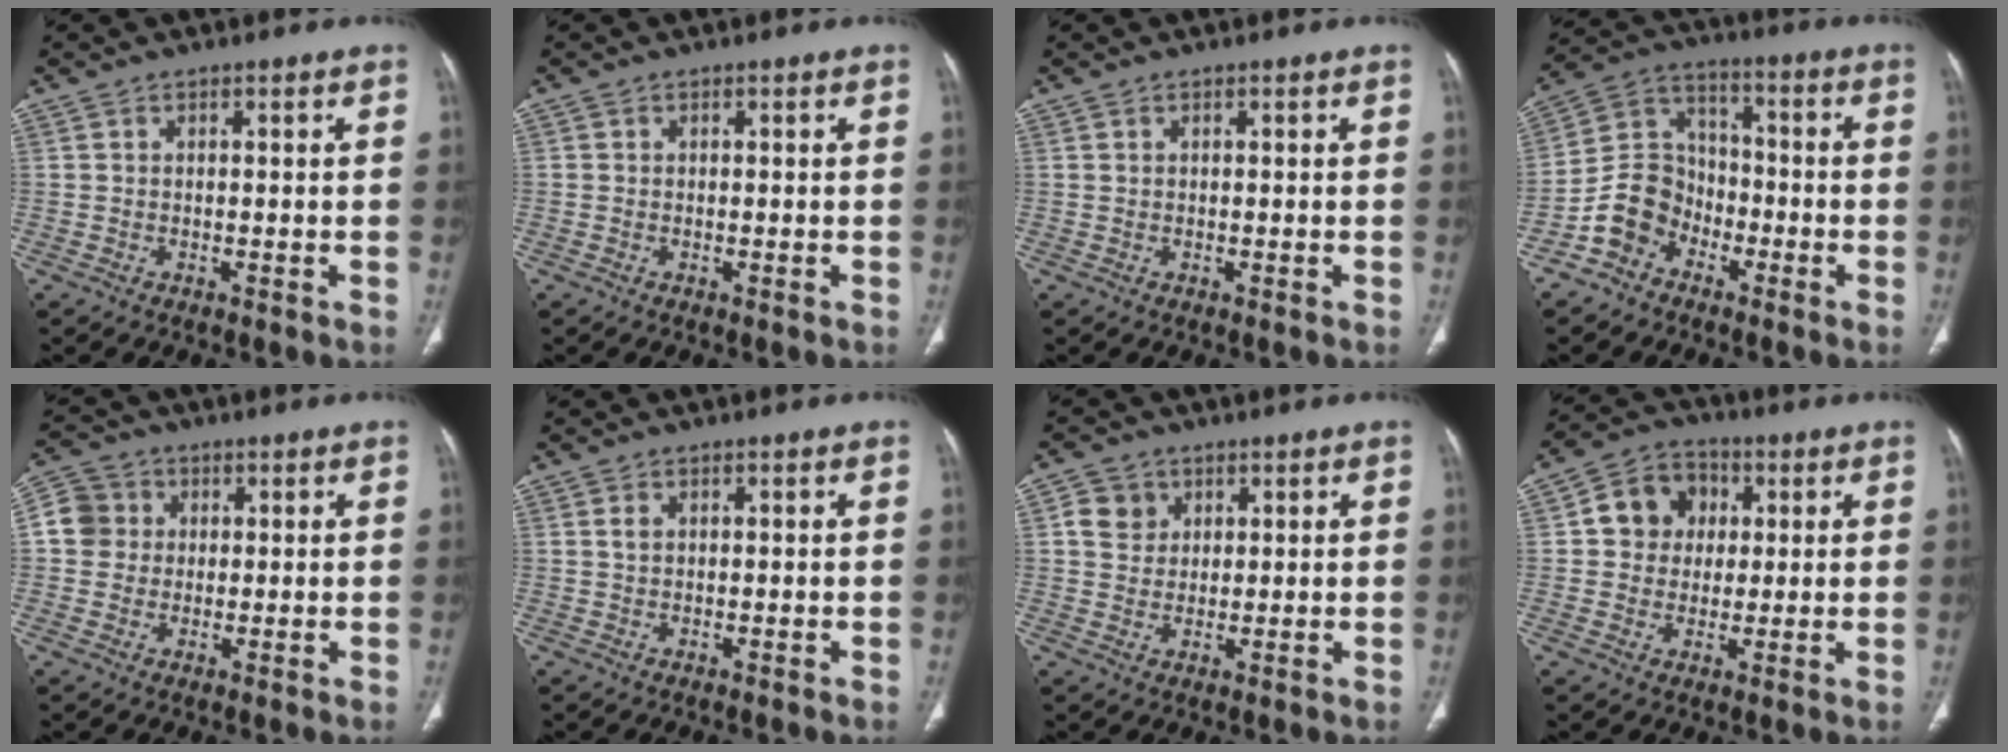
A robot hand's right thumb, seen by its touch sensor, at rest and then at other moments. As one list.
[{"total": 0.0}, {"total": 0.0}, {"total": 10.0, "force": [-5.2, 7.9, 3.2], "torque": [-0.039, 0.058, -0.106]}, {"total": 6.5, "force": [0.8, 6.2, 1.7], "torque": [-0.015, 0.011, 0.009]}, {"total": 1.2, "force": [0.4, 0.8, 0.8], "torque": [-0.015, 0.000, 0.009]}, {"total": 4.9, "force": [1.8, 4.3, 1.5], "torque": [-0.008, -0.002, 0.032]}, {"total": 9.2, "force": [1.7, 8.1, 4.0], "torque": [-0.028, 0.007, 0.018]}]